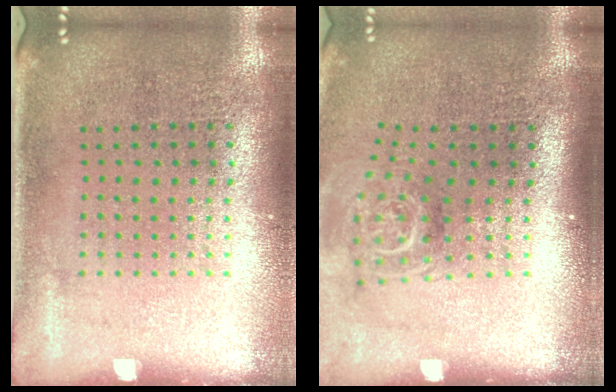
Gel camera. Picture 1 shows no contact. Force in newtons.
{"total": 1.8, "press": 1.3, "slide": 1.3}